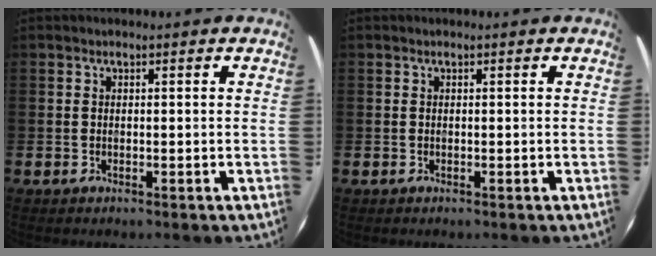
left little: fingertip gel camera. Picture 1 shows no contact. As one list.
[{"total": 0.0}]